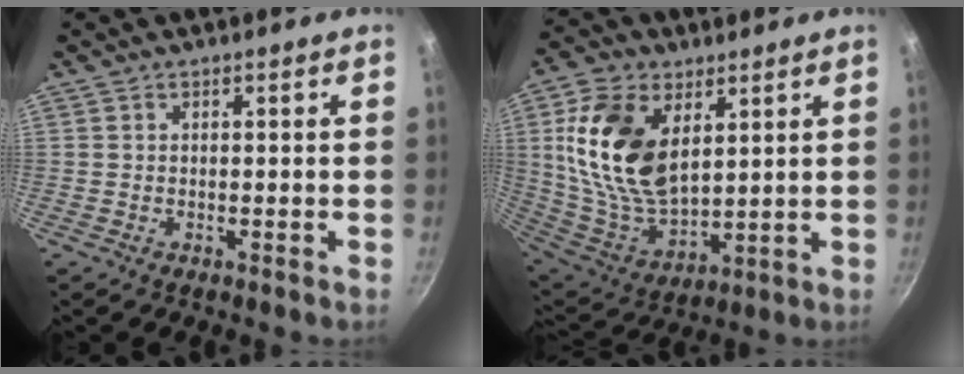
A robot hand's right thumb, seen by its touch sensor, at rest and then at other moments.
{"total": 19.4, "force": [5.7, 11.6, 14.4], "torque": [-0.261, -0.029, 0.121]}